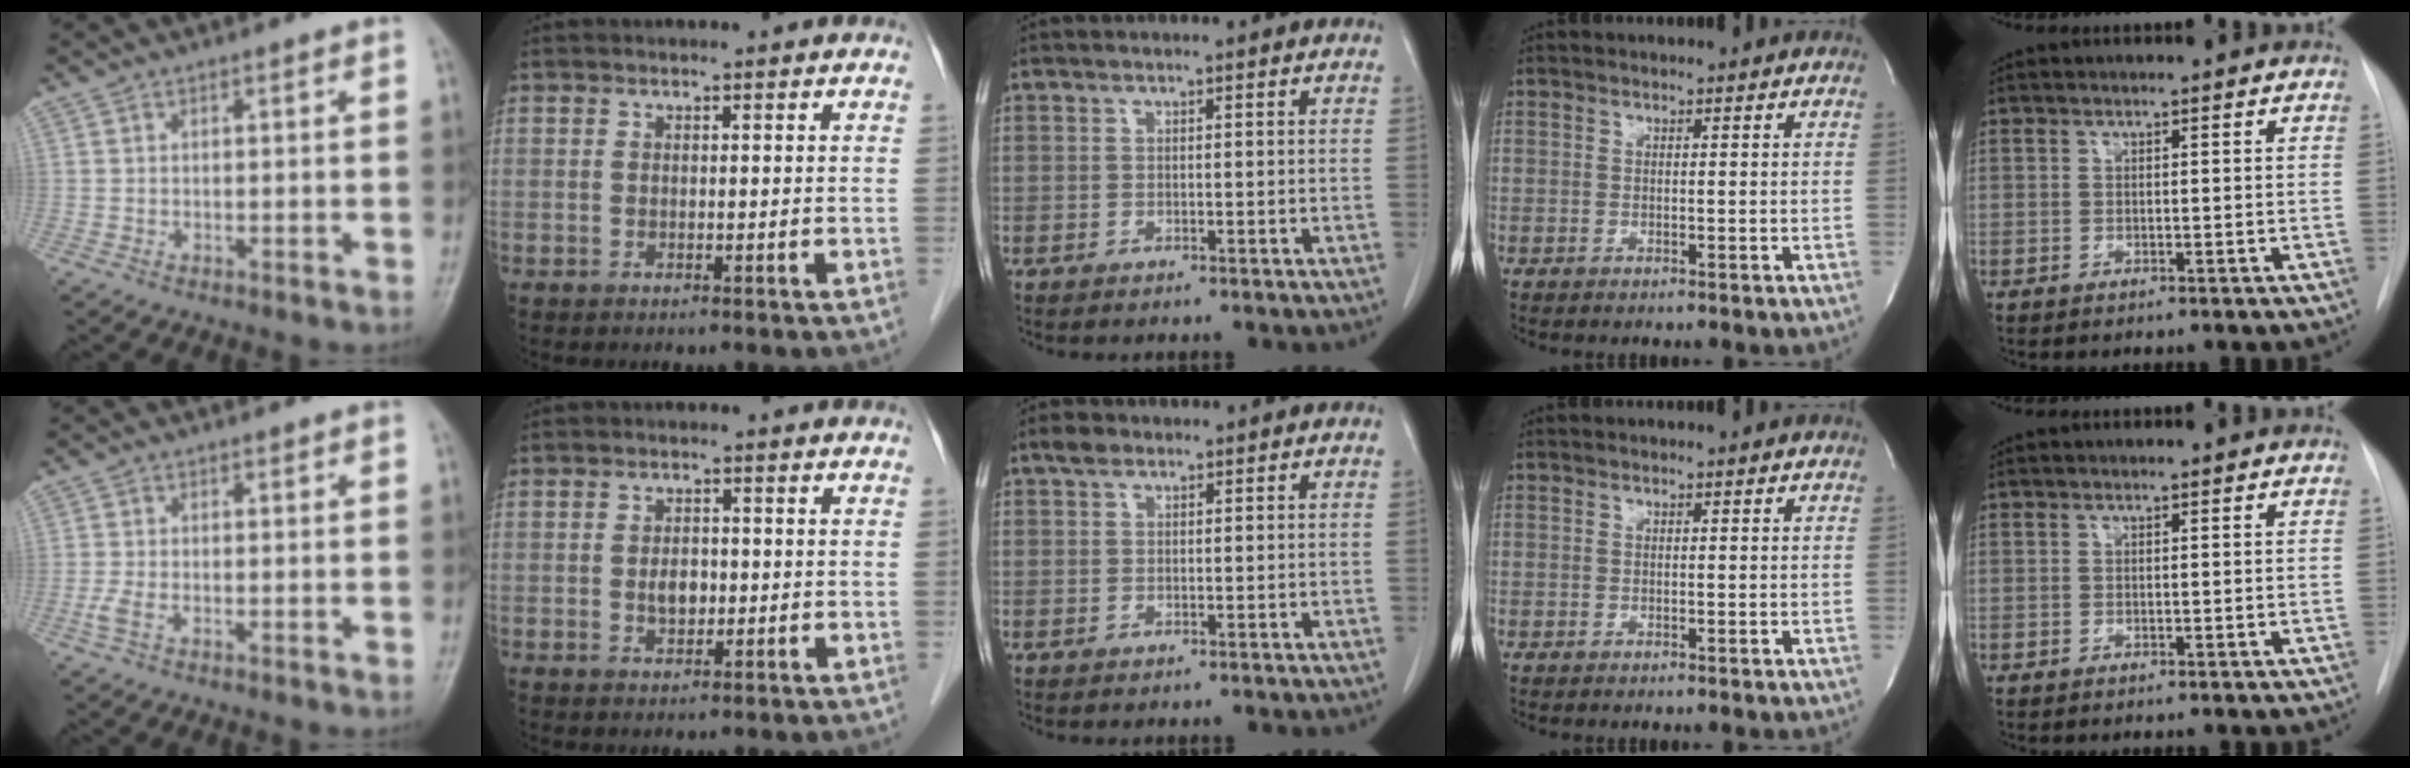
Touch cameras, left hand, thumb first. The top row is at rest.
{"thumb": {"total": 1.9, "force": [-0.8, 0.9, 1.5], "torque": [-0.039, -0.002, -0.016]}, "index": {"total": 2.6, "force": [-0.4, 1.6, 2.0], "torque": [-0.035, 0.001, -0.003]}, "middle": {"total": 1.7, "force": [1.2, 0.9, 0.8], "torque": [-0.020, 0.009, 0.022]}}